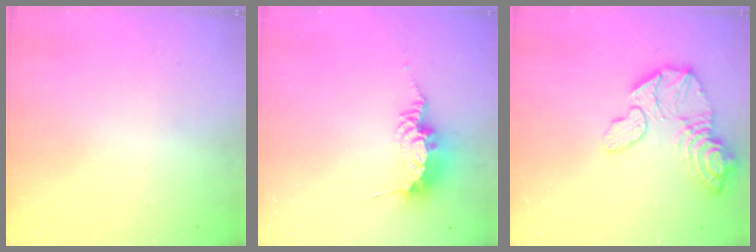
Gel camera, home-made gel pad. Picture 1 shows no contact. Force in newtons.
{"total": 9.3, "press": 9.2, "slide": 1.0}
{"total": 13.8, "press": 13.7, "slide": 1.8}